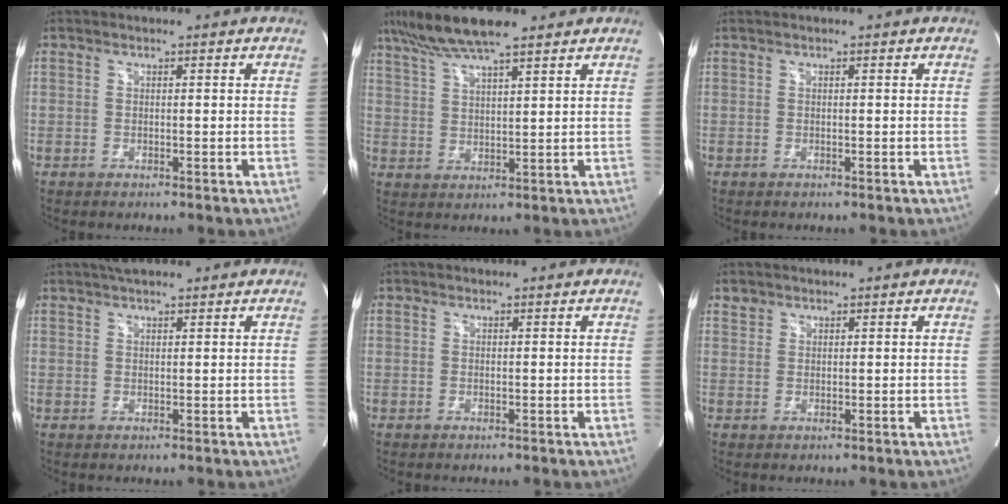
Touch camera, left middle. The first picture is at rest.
{"total": 10.8, "force": [8.2, 1.5, 6.8], "torque": [-0.132, 0.023, 0.147]}
{"total": 0.0}
{"total": 4.1, "force": [3.4, 0.8, 2.2], "torque": [-0.041, 0.025, 0.058]}
{"total": 0.0}
{"total": 1.3, "force": [1.0, 0.9, -0.1], "torque": [0.011, 0.005, 0.014]}